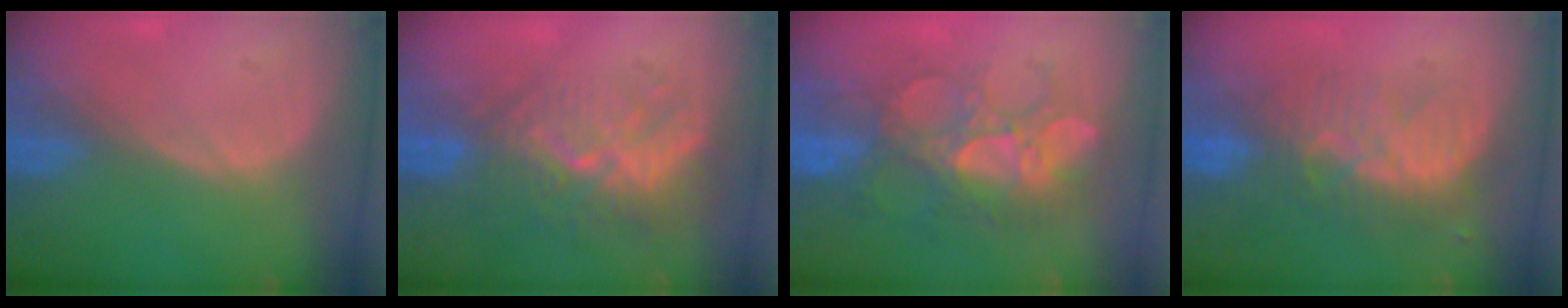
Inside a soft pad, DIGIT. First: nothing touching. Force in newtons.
{"total": 9.6, "press": 8.5, "slide": 4.4}
{"total": 8.8, "press": 8.6, "slide": 1.5}
{"total": 8.2, "press": 7.8, "slide": 2.5}